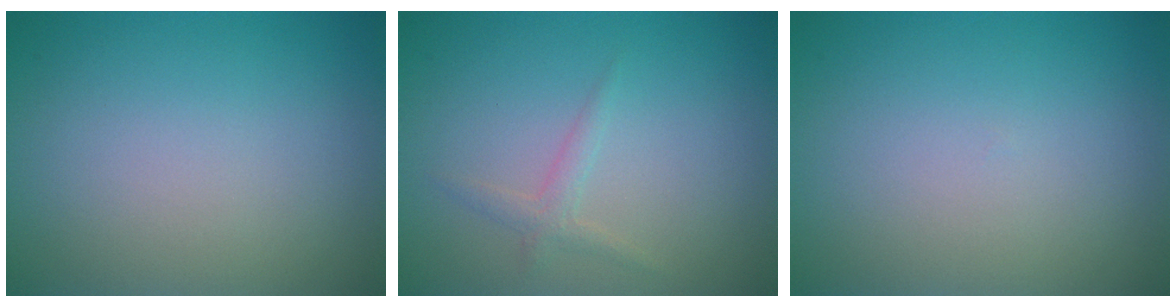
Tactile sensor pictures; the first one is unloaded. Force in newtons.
{"total": 1.3, "press": 1.3, "slide": 0.0}
{"total": 0.0}